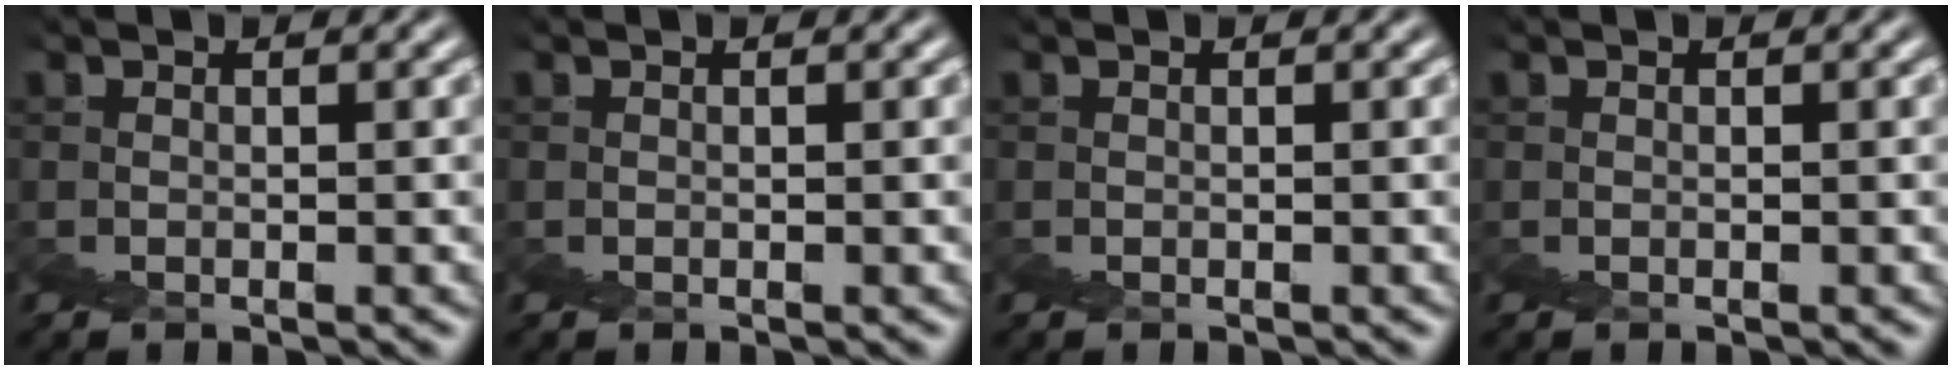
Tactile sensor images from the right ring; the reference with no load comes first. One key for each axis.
{"total": 0.0}
{"total": 0.0}
{"total": 0.0}